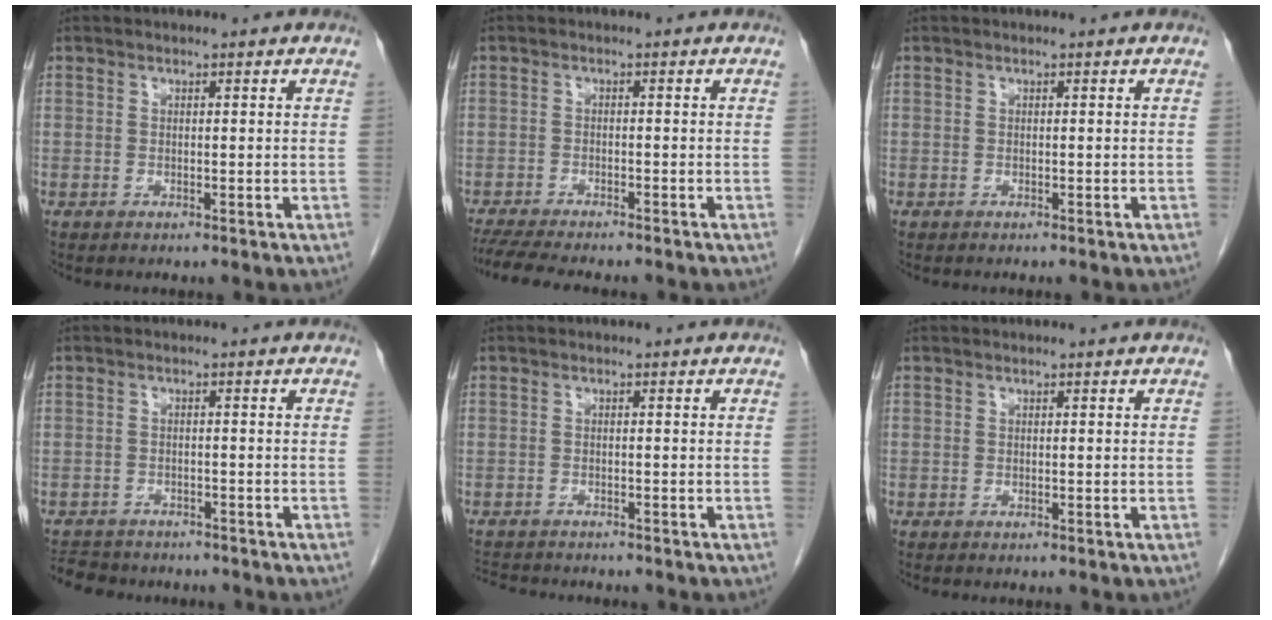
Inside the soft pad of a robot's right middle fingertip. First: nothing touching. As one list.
[{"total": 9.5, "force": [-8.3, 1.2, 4.5], "torque": [-0.070, -0.012, -0.124]}, {"total": 0.0}, {"total": 7.9, "force": [-7.0, 3.1, 2.0], "torque": [-0.047, -0.003, -0.098]}, {"total": 4.9, "force": [-4.7, 0.8, 1.2], "torque": [-0.020, -0.009, -0.075]}, {"total": 0.0}]